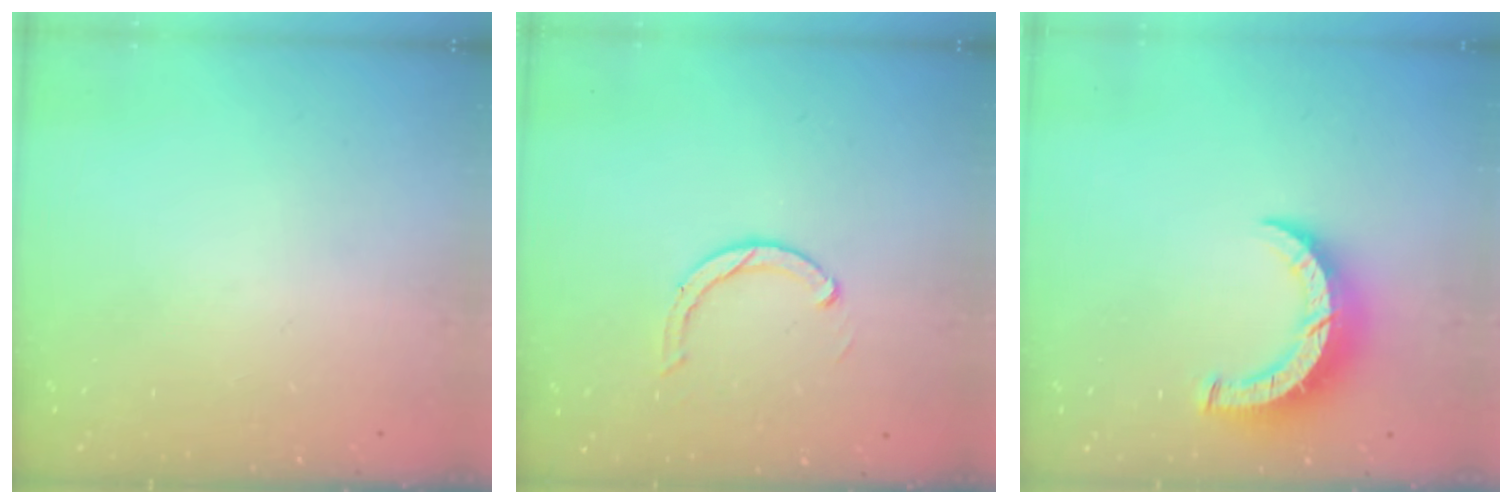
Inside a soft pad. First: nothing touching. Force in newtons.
{"total": 2.9, "press": 2.9, "slide": 0.4}
{"total": 8.4, "press": 8.4, "slide": 0.7}